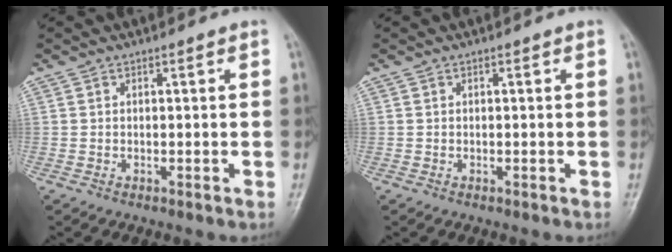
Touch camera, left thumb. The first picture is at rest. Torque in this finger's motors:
{"motor_torque": [0.00, 0.00, 0.00, 0.00, 0.00]}